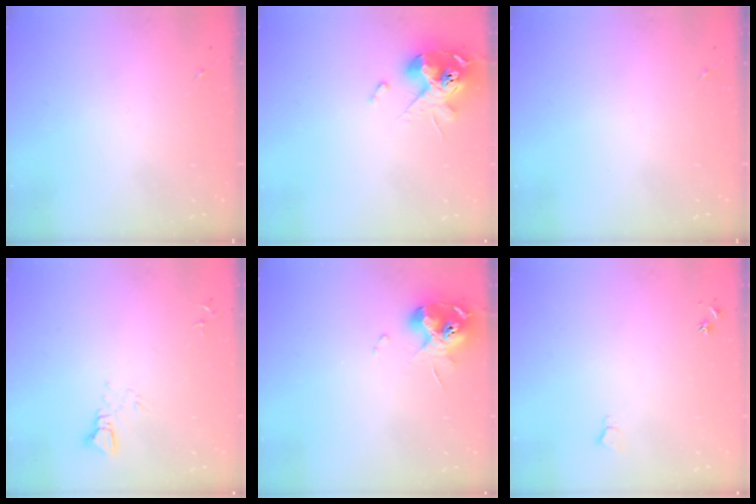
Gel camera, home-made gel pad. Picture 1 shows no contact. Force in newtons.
{"total": 14.1, "press": 14.0, "slide": 1.7}
{"total": 0.0}
{"total": 3.6, "press": 3.6, "slide": 0.3}
{"total": 11.0, "press": 10.9, "slide": 1.3}
{"total": 3.9, "press": 3.9, "slide": 0.4}